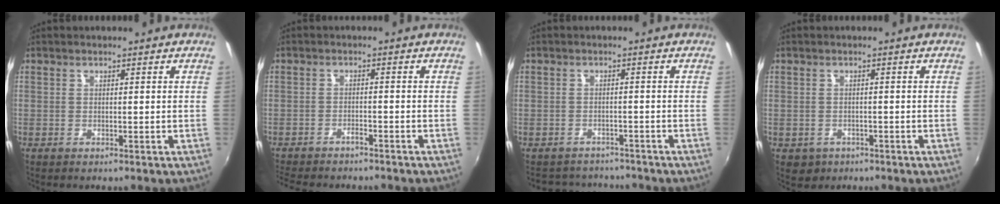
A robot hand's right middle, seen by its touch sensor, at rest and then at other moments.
{"total": 6.5, "force": [-5.8, 1.3, 2.5], "torque": [-0.069, -0.014, -0.093]}
{"total": 5.5, "force": [-4.8, 2.7, 0.4], "torque": [-0.016, 0.022, -0.071]}
{"total": 2.8, "force": [-0.7, 2.6, 1.0], "torque": [-0.026, -0.003, -0.004]}